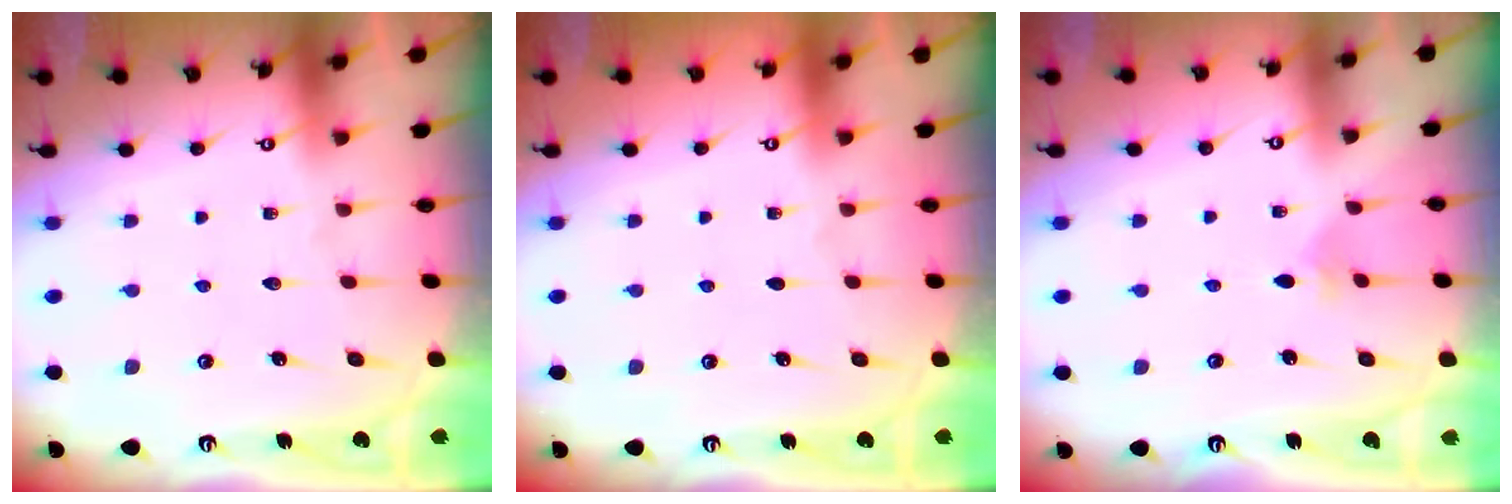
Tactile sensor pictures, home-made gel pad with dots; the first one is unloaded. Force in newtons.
{"total": 0.0}
{"total": 2.4, "press": 2.4, "slide": 0.5}